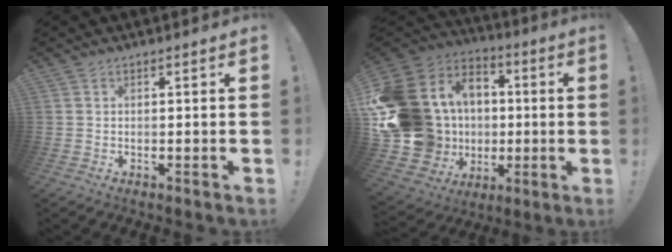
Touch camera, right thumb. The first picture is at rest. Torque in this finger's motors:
{"motor_torque": [2.49, 2.52, 0.39, 0.21, 0.25]}